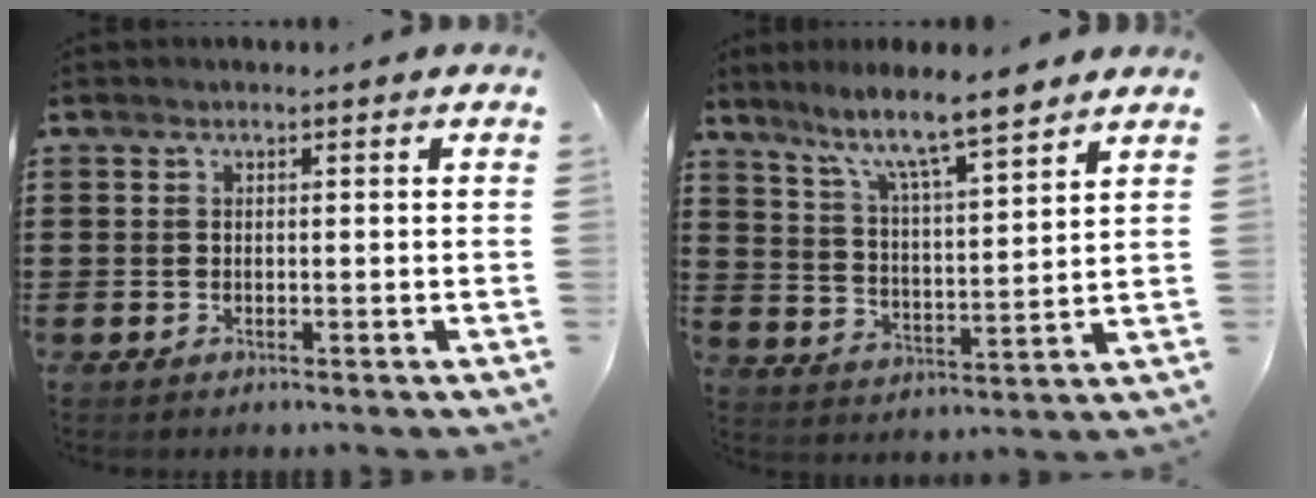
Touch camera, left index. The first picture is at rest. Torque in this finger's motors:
{"motor_torque": [1.42, 0.72, 0.92, 0.21]}